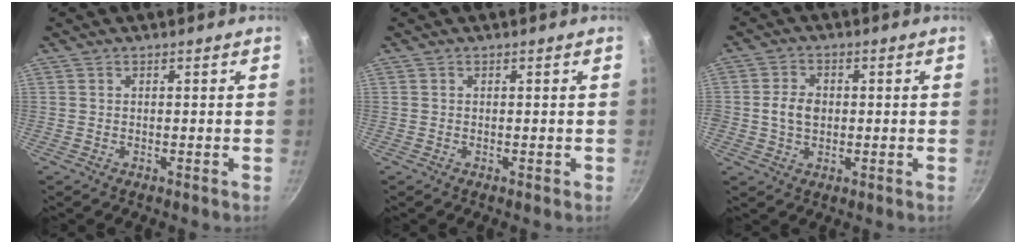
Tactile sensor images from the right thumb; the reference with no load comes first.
{"total": 0.0}
{"total": 5.1, "force": [0.0, 3.8, 3.3], "torque": [-0.047, 0.007, -0.004]}